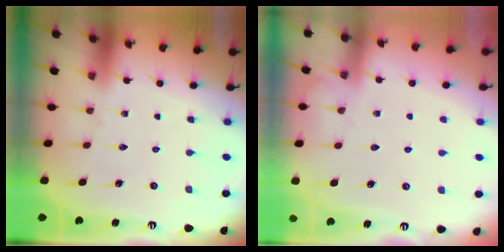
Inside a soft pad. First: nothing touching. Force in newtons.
{"total": 3.0, "press": 3.0, "slide": 0.5}